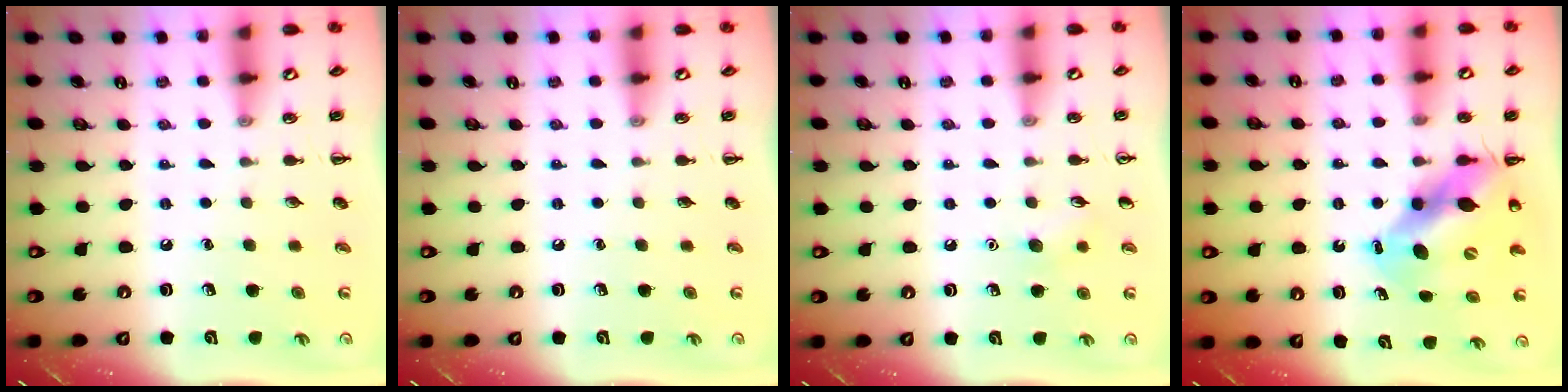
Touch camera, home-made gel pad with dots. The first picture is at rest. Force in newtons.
{"total": 0.0}
{"total": 5.3, "press": 5.0, "slide": 1.6}
{"total": 11.0, "press": 10.7, "slide": 2.5}